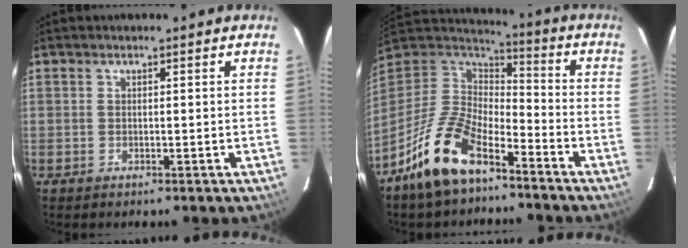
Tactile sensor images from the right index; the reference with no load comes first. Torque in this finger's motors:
{"motor_torque": [0.54, -0.50, 0.46, 0.20]}